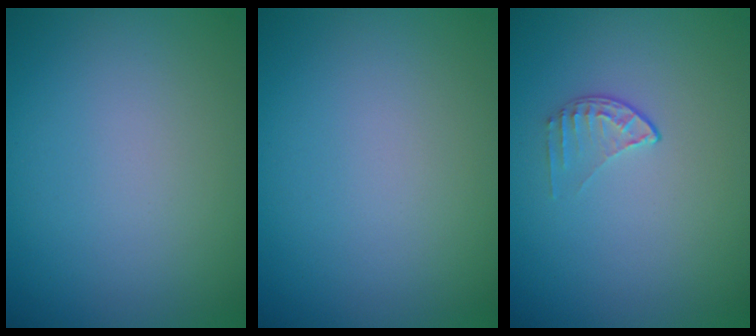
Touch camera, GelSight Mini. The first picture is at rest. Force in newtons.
{"total": 0.0}
{"total": 1.1, "press": 0.7, "slide": 0.9}